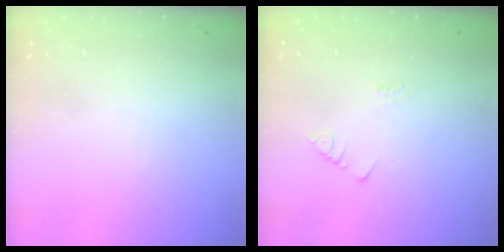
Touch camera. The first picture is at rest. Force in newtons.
{"total": 2.2, "press": 2.1, "slide": 0.4}